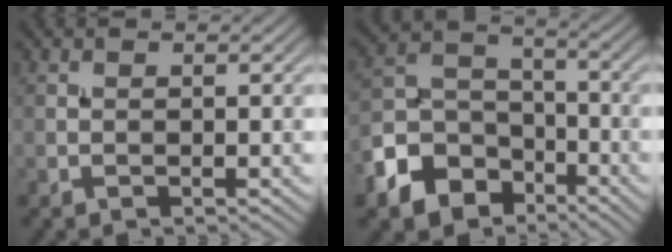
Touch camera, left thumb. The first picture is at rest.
{"total": 10.5, "force": [-6.2, 7.1, 4.6], "torque": [-0.119, -0.021, -0.133]}